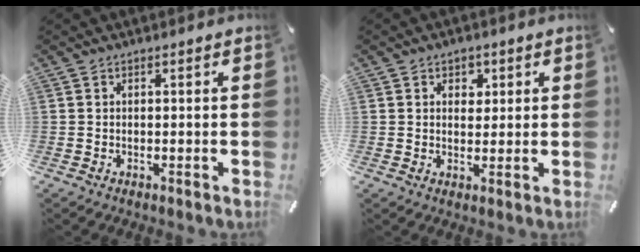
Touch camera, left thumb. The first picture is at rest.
{"total": 3.2, "force": [1.1, 2.7, 1.4], "torque": [-0.009, -0.004, 0.012]}